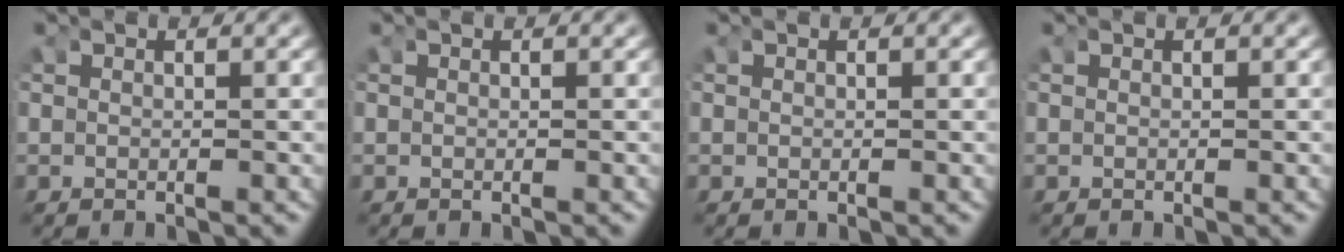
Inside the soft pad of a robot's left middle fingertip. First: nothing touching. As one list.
[{"total": 0.0}, {"total": 0.0}, {"total": 0.0}]